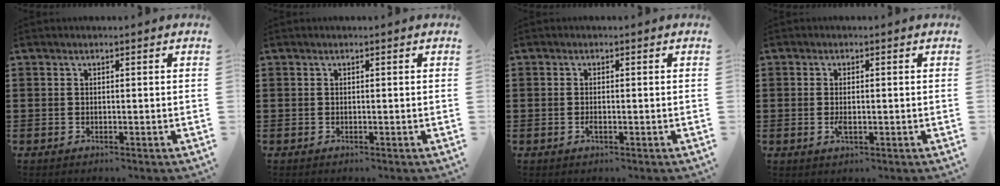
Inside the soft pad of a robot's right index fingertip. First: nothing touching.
{"total": 0.0}
{"total": 1.1, "force": [-0.5, 0.2, 1.0], "torque": [-0.027, -0.009, -0.010]}
{"total": 2.2, "force": [-0.4, 0.7, 2.0], "torque": [-0.046, -0.006, -0.009]}